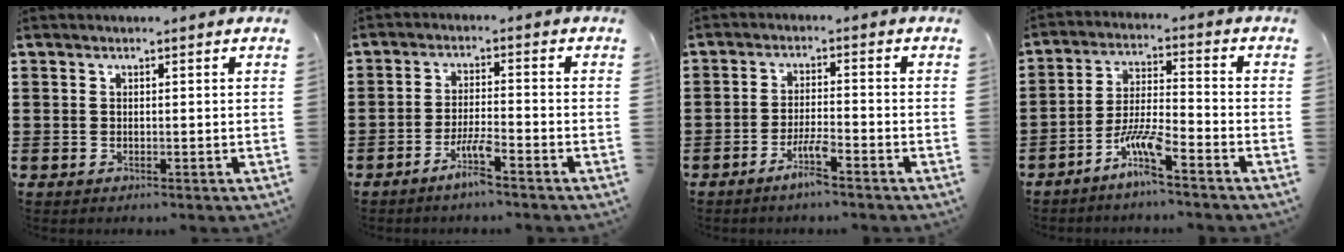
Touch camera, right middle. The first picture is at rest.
{"total": 4.4, "force": [-3.1, 0.2, 3.1], "torque": [-0.066, -0.004, -0.059]}
{"total": 4.1, "force": [-2.9, 0.2, 2.9], "torque": [-0.063, -0.003, -0.055]}
{"total": 6.6, "force": [-4.7, 0.5, 4.6], "torque": [-0.103, -0.011, -0.092]}